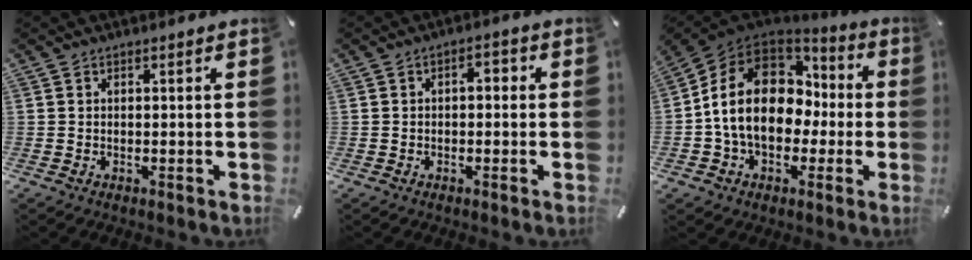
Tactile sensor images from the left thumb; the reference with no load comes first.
{"total": 2.7, "force": [-0.9, 1.6, 2.0], "torque": [-0.040, 0.014, -0.021]}
{"total": 16.8, "force": [-0.4, 13.3, 10.4], "torque": [-0.209, 0.016, 0.000]}